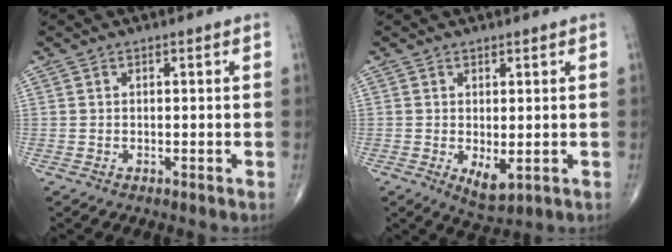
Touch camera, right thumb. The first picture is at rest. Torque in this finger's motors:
{"motor_torque": [-0.20, 0.55, 0.25, 0.23, 0.06]}